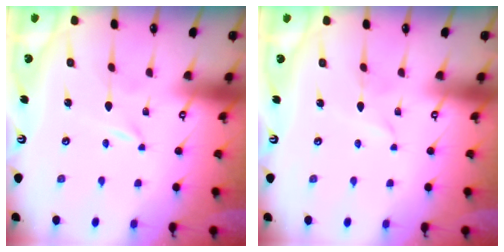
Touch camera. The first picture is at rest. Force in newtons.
{"total": 1.8, "press": 1.8, "slide": 0.2}